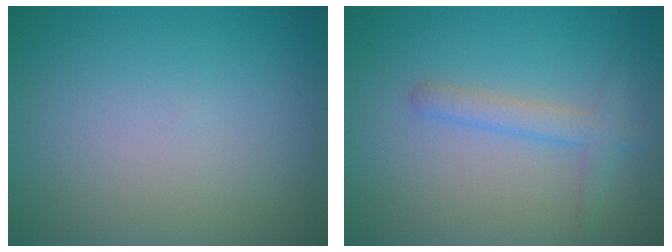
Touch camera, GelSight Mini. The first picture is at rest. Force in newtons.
{"total": 2.1, "press": 2.1, "slide": 0.1}